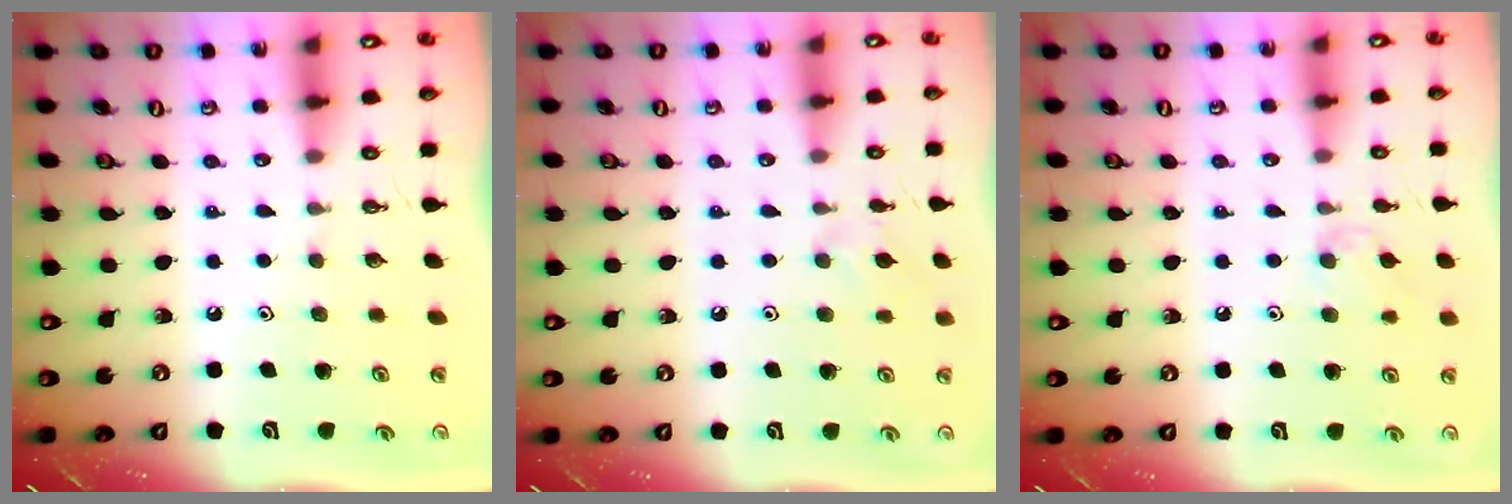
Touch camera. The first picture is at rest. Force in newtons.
{"total": 5.0, "press": 5.0, "slide": 0.7}
{"total": 6.1, "press": 6.0, "slide": 0.9}